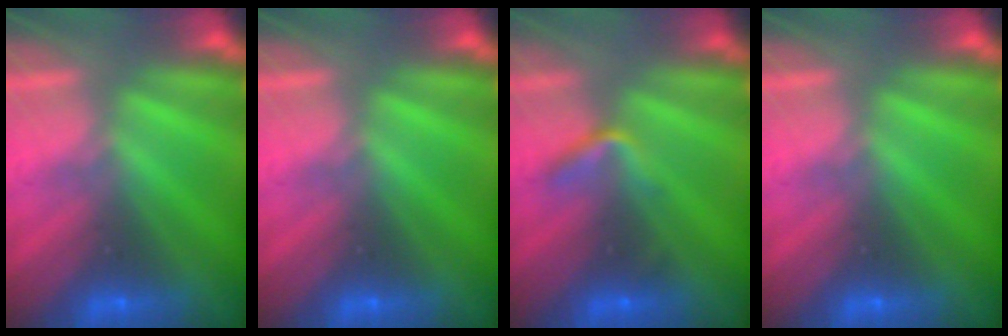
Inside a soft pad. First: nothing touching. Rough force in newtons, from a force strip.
{"total": 0.0}
{"total": 2.2}
{"total": 0.0}